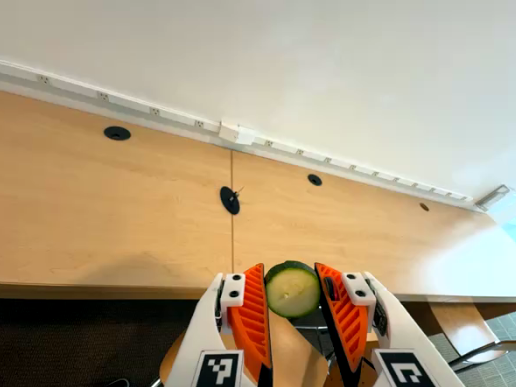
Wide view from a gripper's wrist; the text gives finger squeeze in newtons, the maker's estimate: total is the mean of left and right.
{"total": 8.5, "left": 8.4, "right": 8.6}